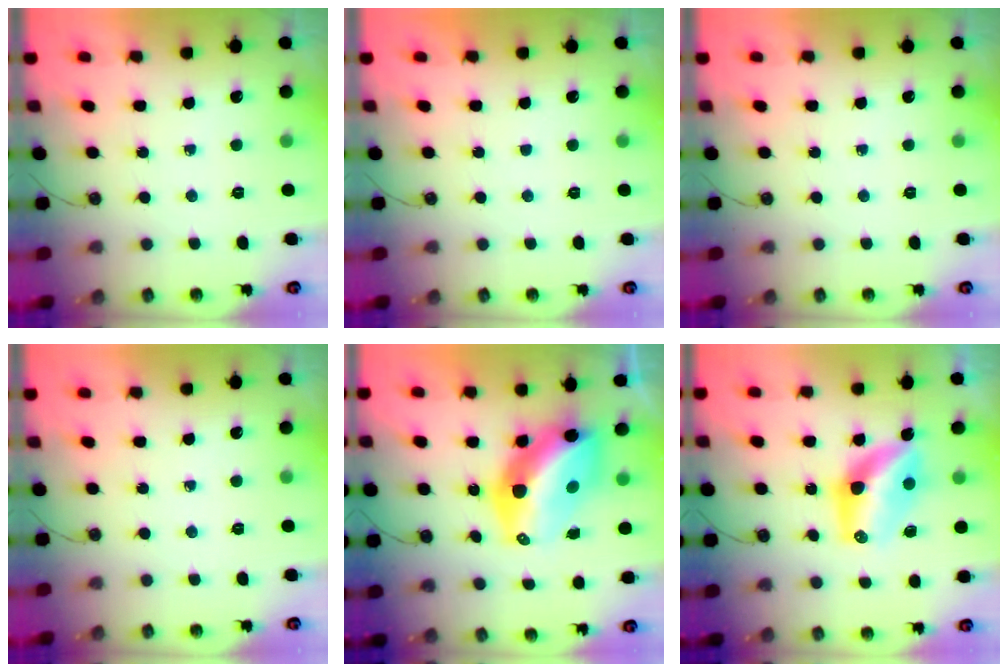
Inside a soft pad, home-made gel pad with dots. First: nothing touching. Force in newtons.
{"total": 0.0}
{"total": 0.0}
{"total": 0.0}
{"total": 13.8, "press": 13.7, "slide": 1.1}
{"total": 10.4, "press": 10.4, "slide": 0.6}